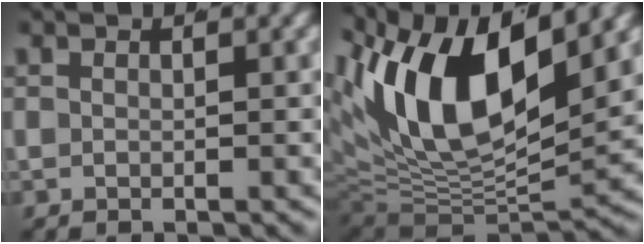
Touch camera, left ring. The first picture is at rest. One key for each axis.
{"total": 14.3, "fx": 2.9, "fy": 8.4, "fz": 11.3, "tx": -0.225, "ty": -0.024, "tz": 0.057}